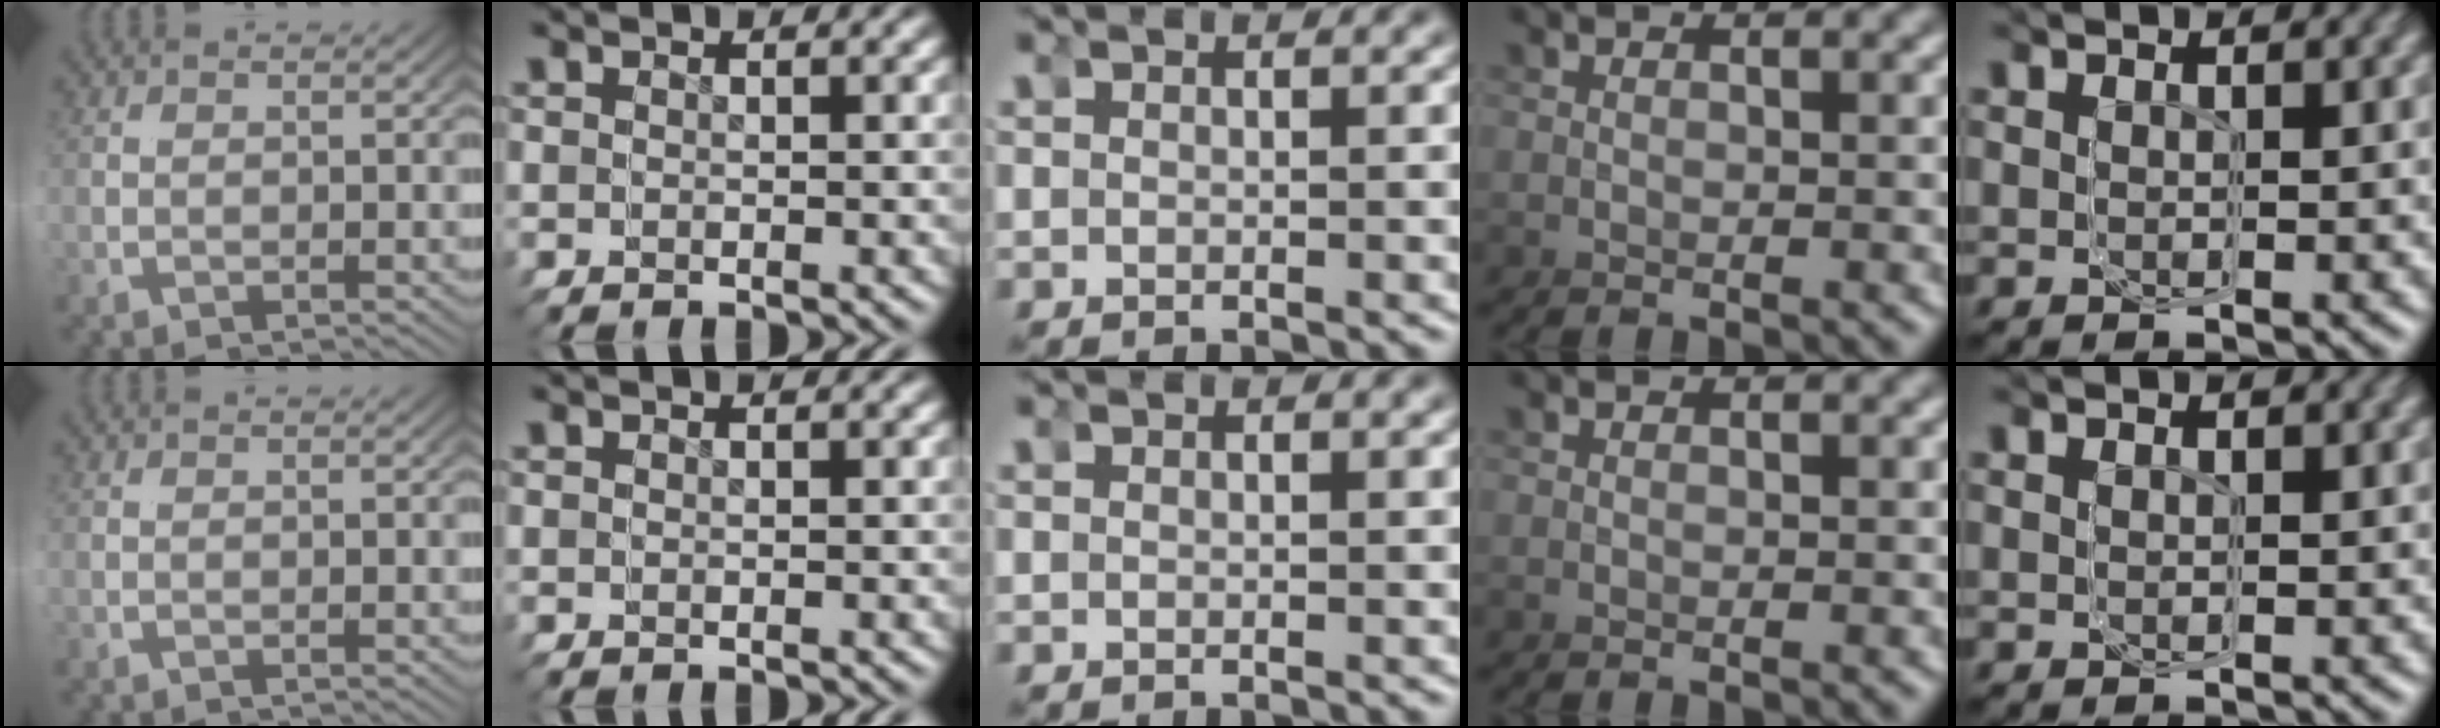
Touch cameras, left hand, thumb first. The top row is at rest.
{}